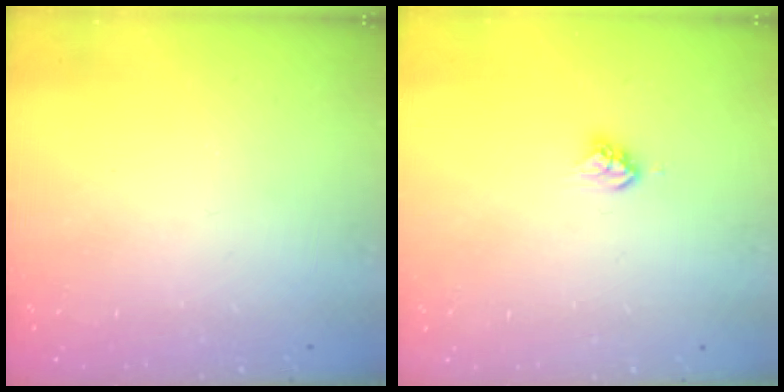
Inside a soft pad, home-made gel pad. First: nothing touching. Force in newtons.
{"total": 4.6, "press": 4.6, "slide": 0.3}